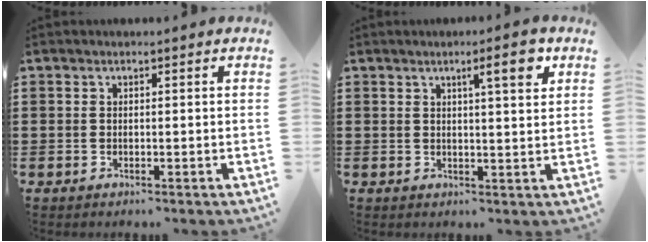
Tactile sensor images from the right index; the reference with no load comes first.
{"total": 5.0, "force": [2.6, 0.5, 4.2], "torque": [-0.065, -0.004, 0.035]}